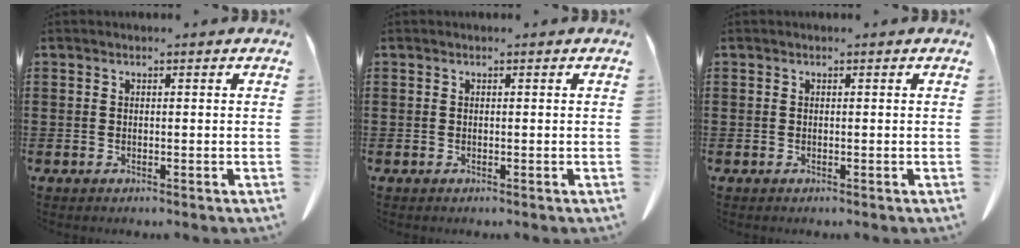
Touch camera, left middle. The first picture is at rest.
{"total": 0.0}
{"total": 0.0}